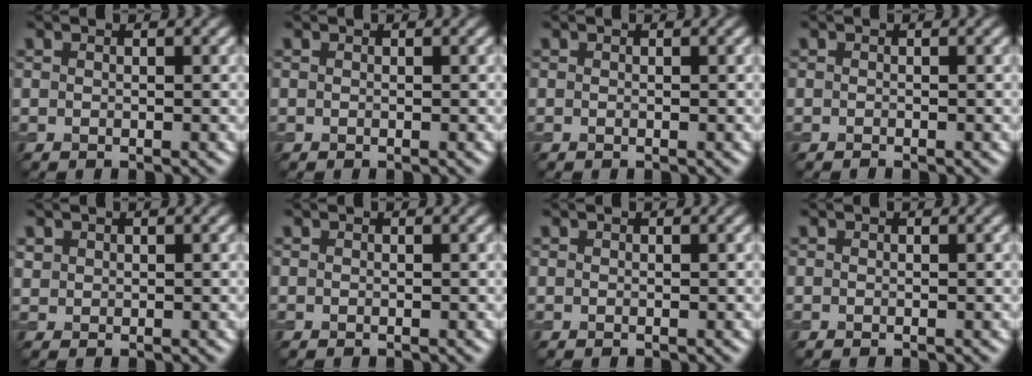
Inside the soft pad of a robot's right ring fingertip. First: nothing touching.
{"total": 0.0}
{"total": 0.0}
{"total": 0.0}
{"total": 0.9, "force": [0.6, 0.7, 0.1], "torque": [-0.002, -0.001, 0.015]}
{"total": 0.0}
{"total": 0.0}
{"total": 0.0}